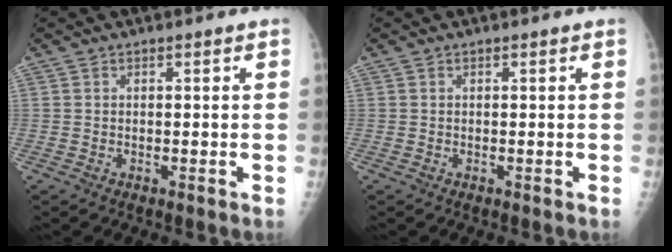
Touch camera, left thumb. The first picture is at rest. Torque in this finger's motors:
{"motor_torque": [0.00, 0.00, 0.00, 0.00, 0.00]}